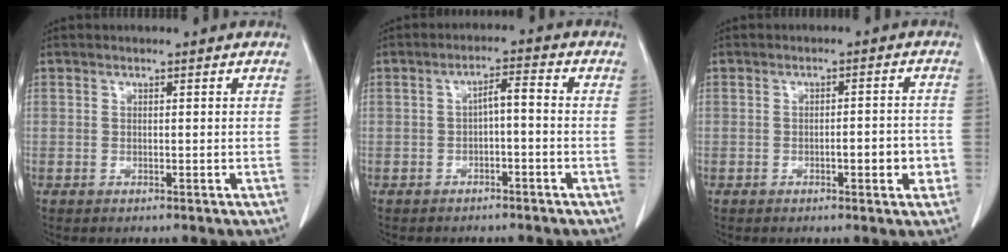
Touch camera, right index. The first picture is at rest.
{"total": 3.3, "force": [-0.8, 0.8, 3.2], "torque": [-0.052, 0.015, -0.010]}
{"total": 4.4, "force": [-1.5, 1.1, 4.0], "torque": [-0.055, 0.005, -0.016]}